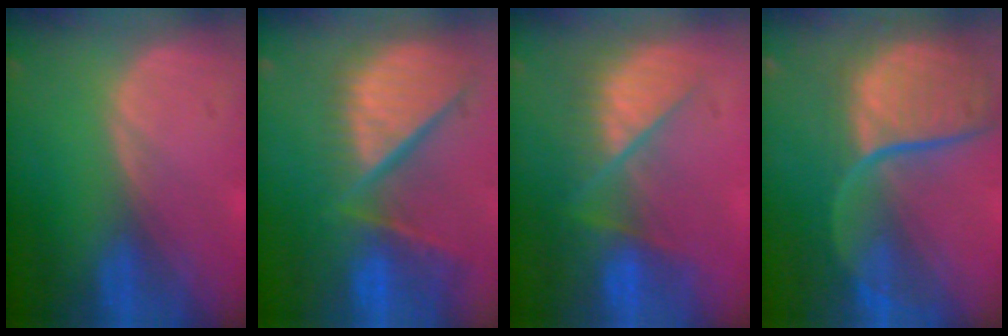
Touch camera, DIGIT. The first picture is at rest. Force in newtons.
{"total": 13.1, "press": 10.8, "slide": 7.3}
{"total": 7.3, "press": 7.3, "slide": 0.5}
{"total": 12.0, "press": 9.9, "slide": 6.8}